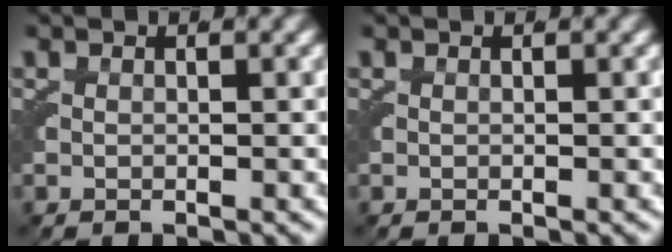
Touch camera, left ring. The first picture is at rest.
{"total": 0.0}